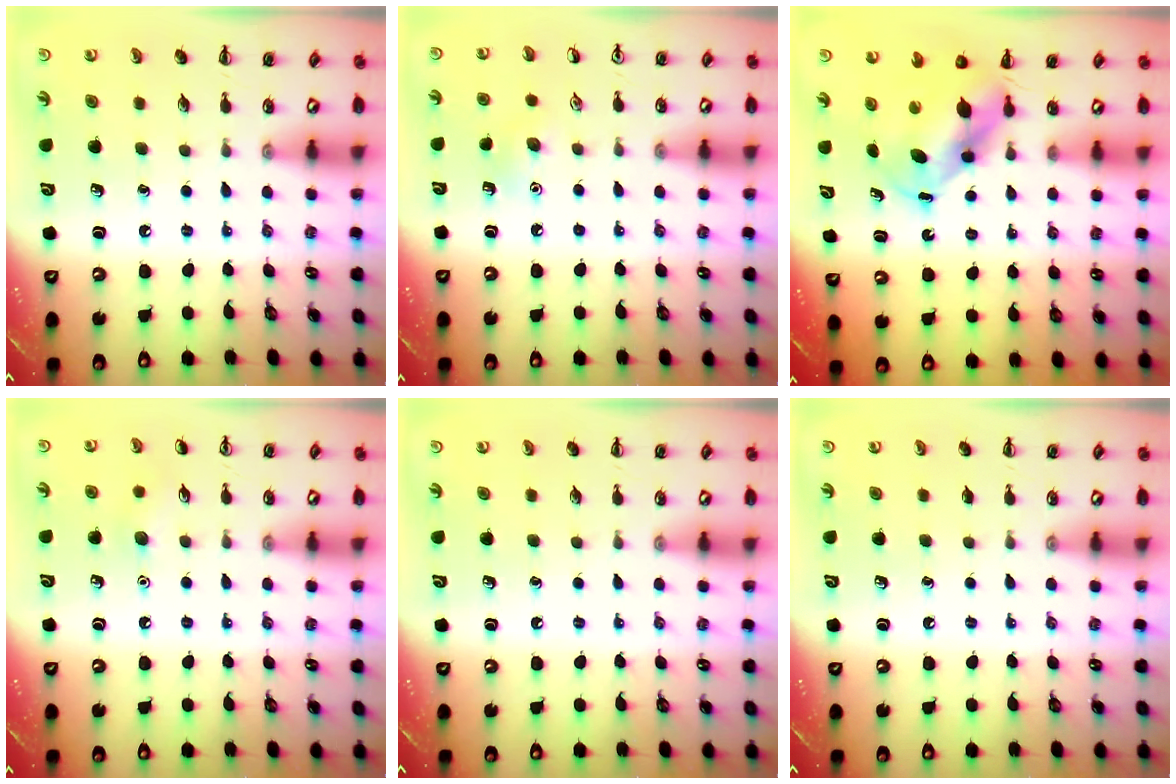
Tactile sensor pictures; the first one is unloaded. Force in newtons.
{"total": 6.7, "press": 6.4, "slide": 1.8}
{"total": 5.7, "press": 5.5, "slide": 1.7}
{"total": 5.2, "press": 4.9, "slide": 1.6}
{"total": 0.0}
{"total": 0.0}